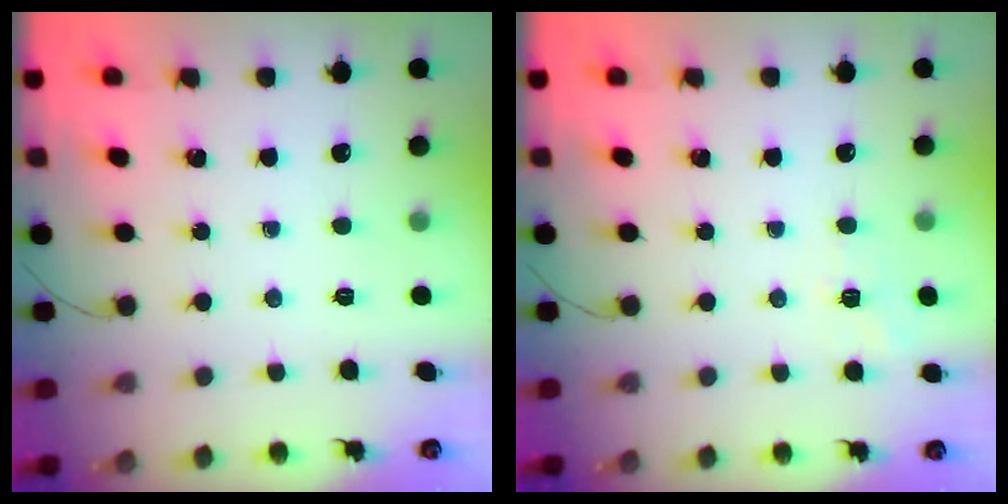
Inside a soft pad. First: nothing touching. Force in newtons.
{"total": 5.2, "press": 4.8, "slide": 1.8}